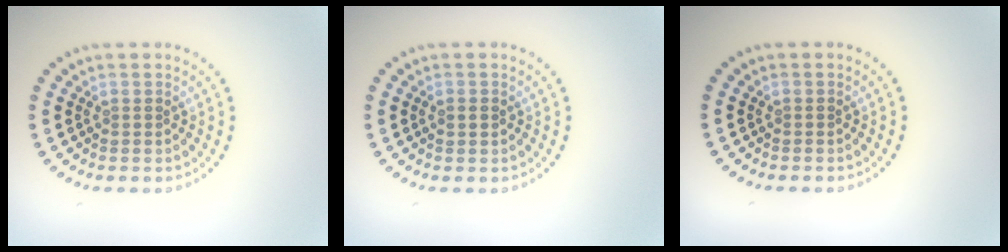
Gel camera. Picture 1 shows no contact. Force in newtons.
{"total": 1.1, "press": 1.1, "slide": 0.2}
{"total": 0.0}